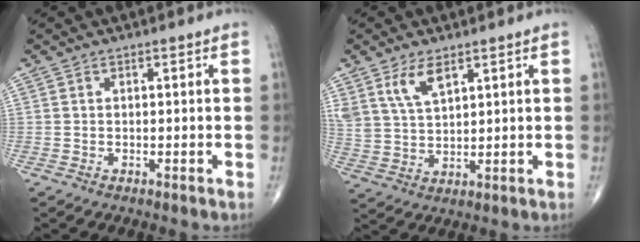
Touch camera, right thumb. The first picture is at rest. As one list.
[{"total": 6.5, "force": [3.9, 2.8, 4.4], "torque": [-0.081, -0.019, 0.084]}]